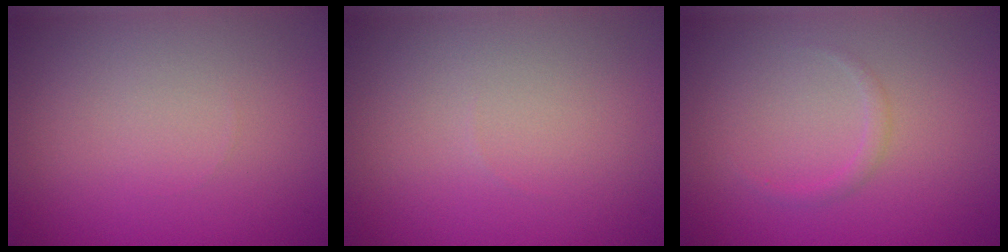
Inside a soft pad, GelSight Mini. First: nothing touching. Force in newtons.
{"total": 0.0}
{"total": 0.8, "press": 0.8, "slide": 0.1}